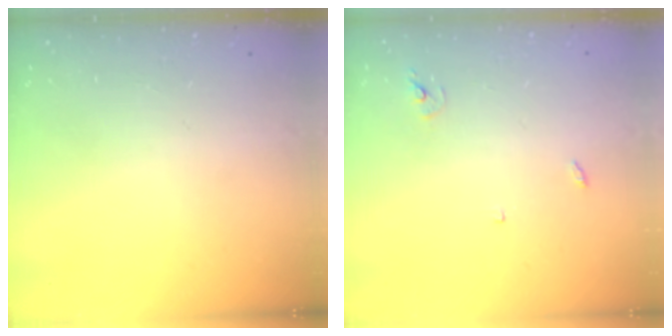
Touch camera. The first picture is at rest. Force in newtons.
{"total": 2.4, "press": 2.4, "slide": 0.1}